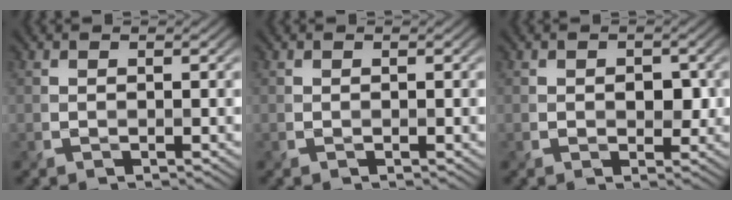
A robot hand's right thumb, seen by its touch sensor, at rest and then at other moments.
{"total": 0.0}
{"total": 2.3, "force": [0.1, 1.7, 1.4], "torque": [-0.030, -0.005, 0.006]}